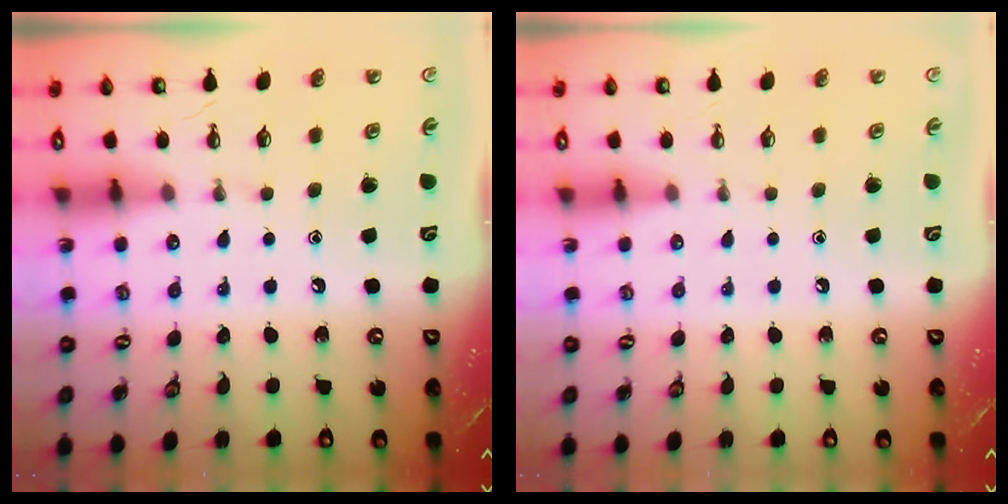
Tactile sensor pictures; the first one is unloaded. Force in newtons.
{"total": 0.0}